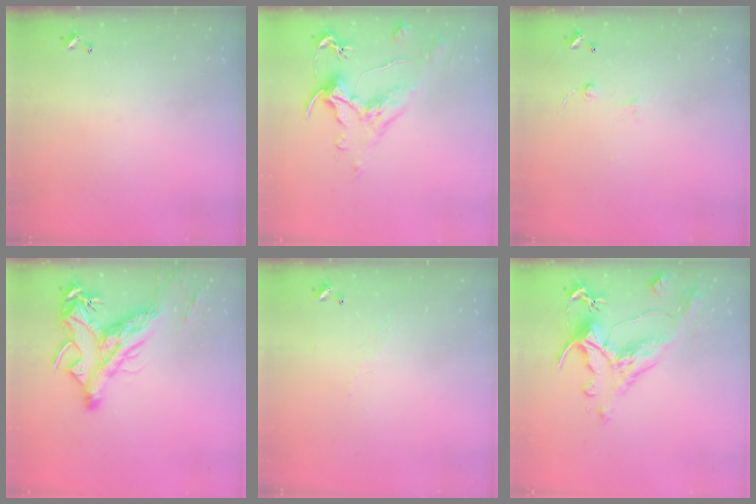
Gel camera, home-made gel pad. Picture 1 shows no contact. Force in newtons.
{"total": 1.6, "press": 0.7, "slide": 1.5}
{"total": 2.5, "press": 2.4, "slide": 0.8}
{"total": 9.6, "press": 9.4, "slide": 1.7}
{"total": 2.9, "press": 2.9, "slide": 0.5}
{"total": 1.8, "press": 0.9, "slide": 1.5}